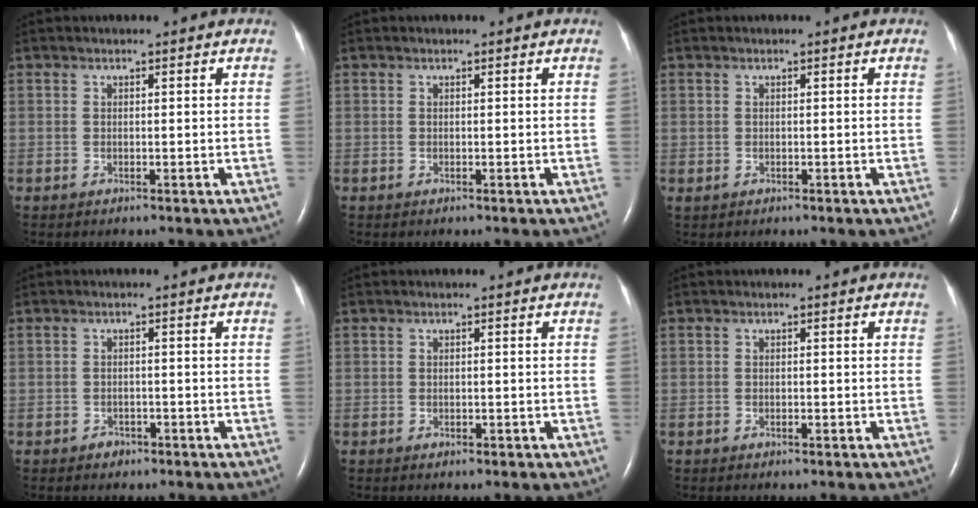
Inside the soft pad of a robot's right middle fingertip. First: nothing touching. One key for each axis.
{"total": 0.0}
{"total": 0.0}
{"total": 1.4, "fx": -1.0, "fy": 1.0, "fz": 0.1, "tx": -0.004, "ty": 0.003, "tz": -0.016}
{"total": 0.9, "fx": -0.5, "fy": 0.5, "fz": 0.6, "tx": -0.012, "ty": 0.000, "tz": -0.004}
{"total": 0.5, "fx": -0.4, "fy": 0.1, "fz": 0.4, "tx": -0.008, "ty": 0.000, "tz": -0.005}